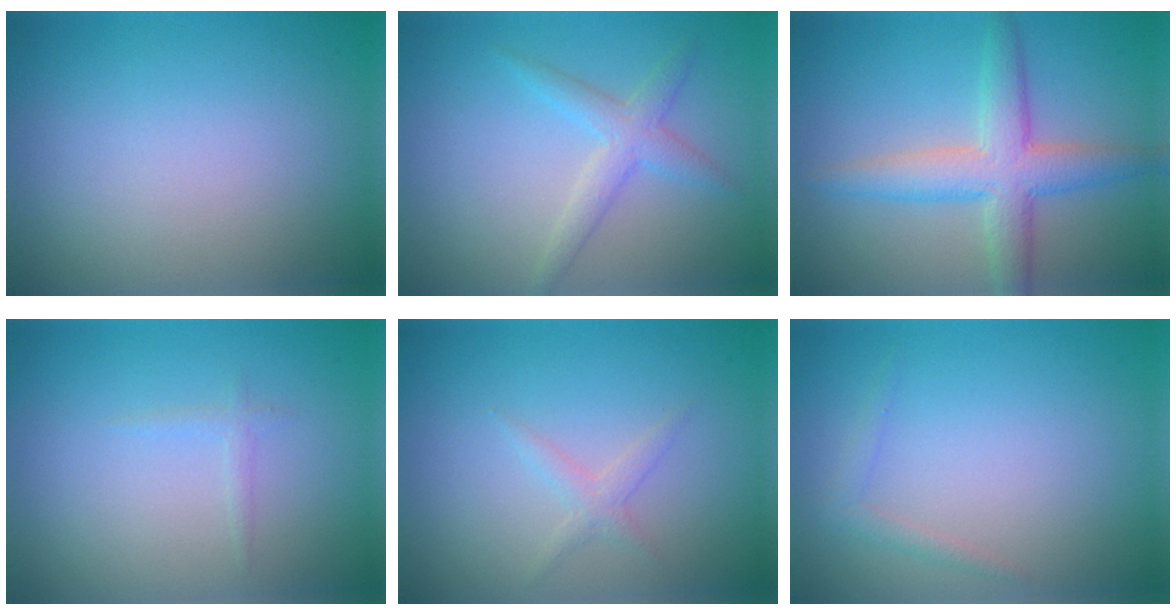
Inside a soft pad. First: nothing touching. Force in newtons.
{"total": 2.5, "press": 2.5, "slide": 0.2}
{"total": 5.0, "press": 5.0, "slide": 0.3}
{"total": 0.7, "press": 0.7, "slide": 0.1}
{"total": 1.3, "press": 1.3, "slide": 0.1}
{"total": 1.1, "press": 1.1, "slide": 0.1}